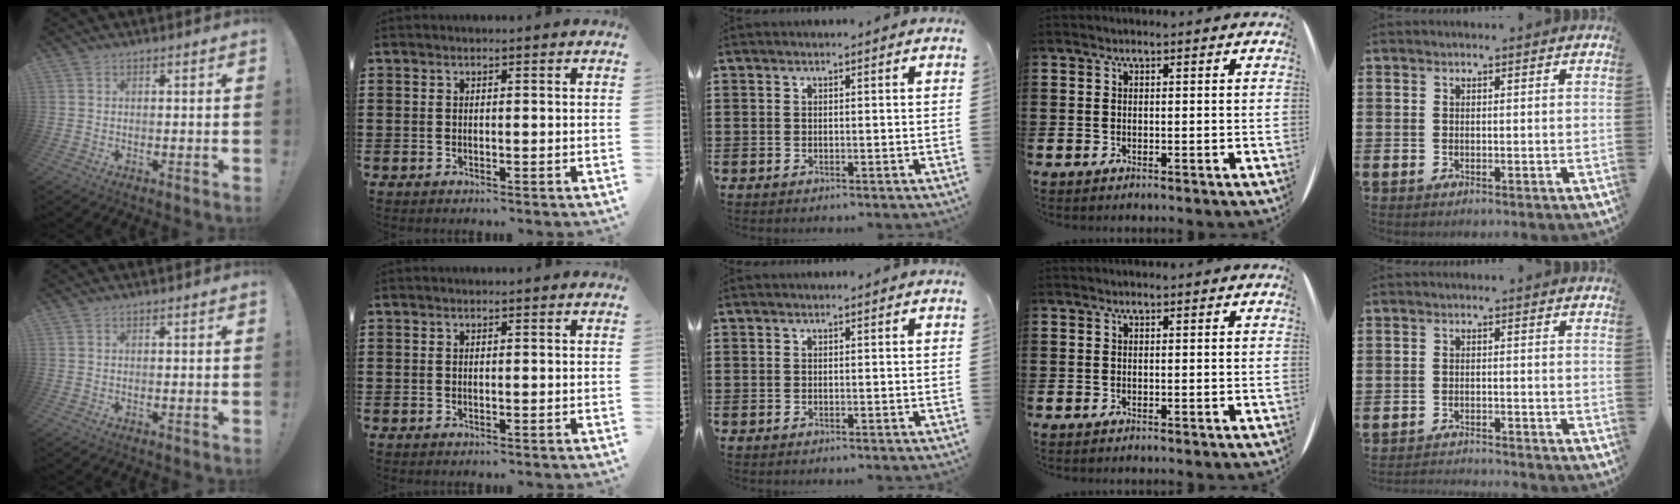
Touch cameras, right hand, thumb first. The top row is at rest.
{"little": {"total": 1.7, "force": [-1.7, -0.1, -0.1], "torque": [-0.003, 0.003, -0.037]}}